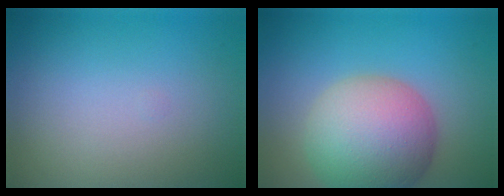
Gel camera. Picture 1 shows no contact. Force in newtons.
{"total": 9.1, "press": 9.1, "slide": 0.7}